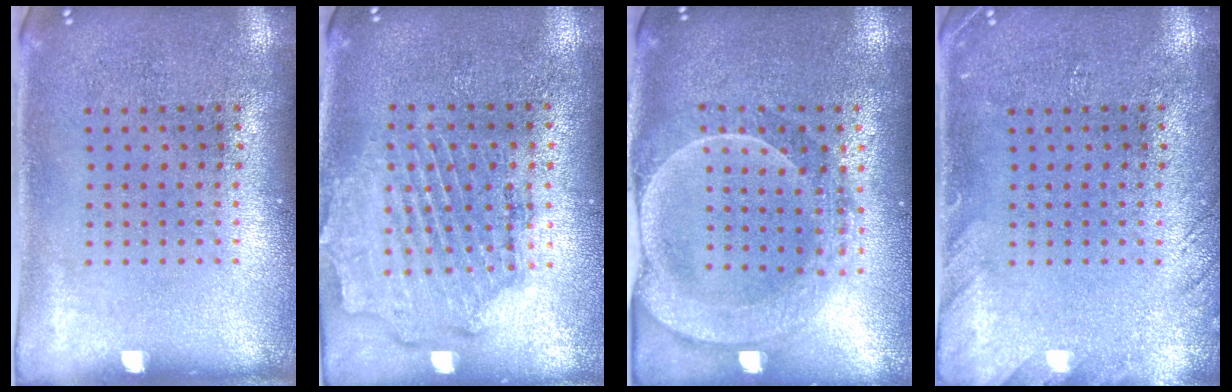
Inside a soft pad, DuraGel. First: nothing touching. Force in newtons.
{"total": 1.9, "press": 1.7, "slide": 0.7}
{"total": 2.3, "press": 2.1, "slide": 0.9}
{"total": 1.5, "press": 1.5, "slide": 0.2}